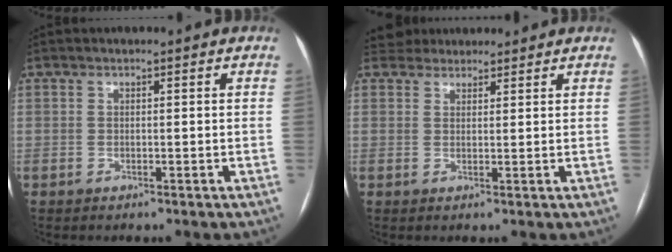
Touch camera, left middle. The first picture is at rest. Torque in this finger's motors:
{"motor_torque": [0.03, -0.28, 0.01, 0.00]}